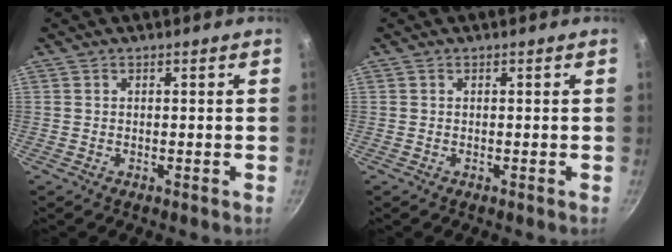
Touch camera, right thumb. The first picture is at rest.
{"total": 0.0}